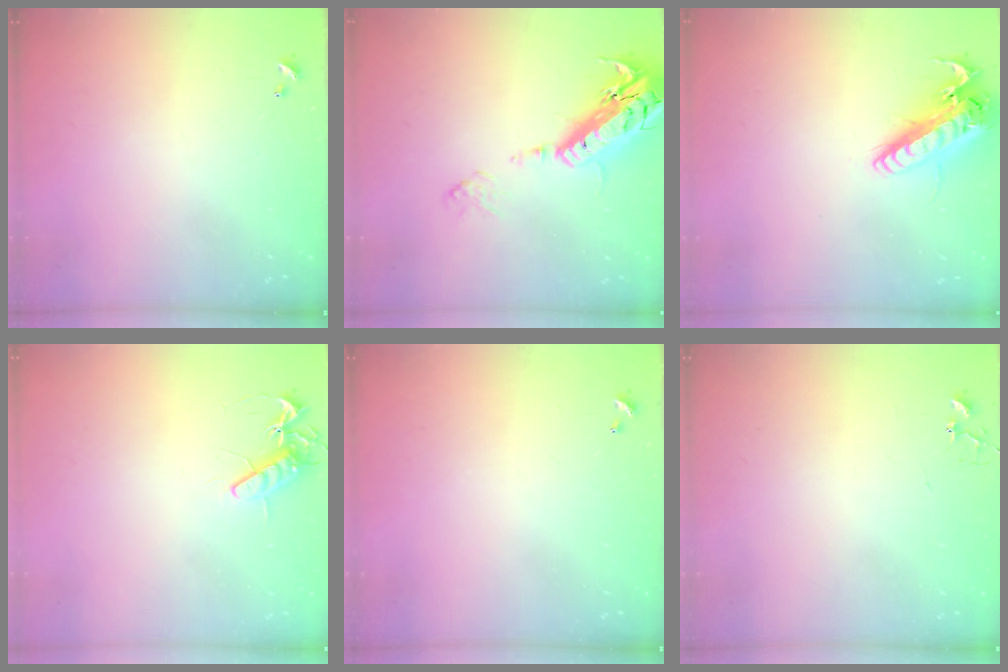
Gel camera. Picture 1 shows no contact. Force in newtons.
{"total": 22.4, "press": 22.0, "slide": 4.3}
{"total": 19.1, "press": 18.8, "slide": 3.3}
{"total": 10.8, "press": 10.8, "slide": 0.4}
{"total": 0.0}
{"total": 3.2, "press": 3.2, "slide": 0.3}